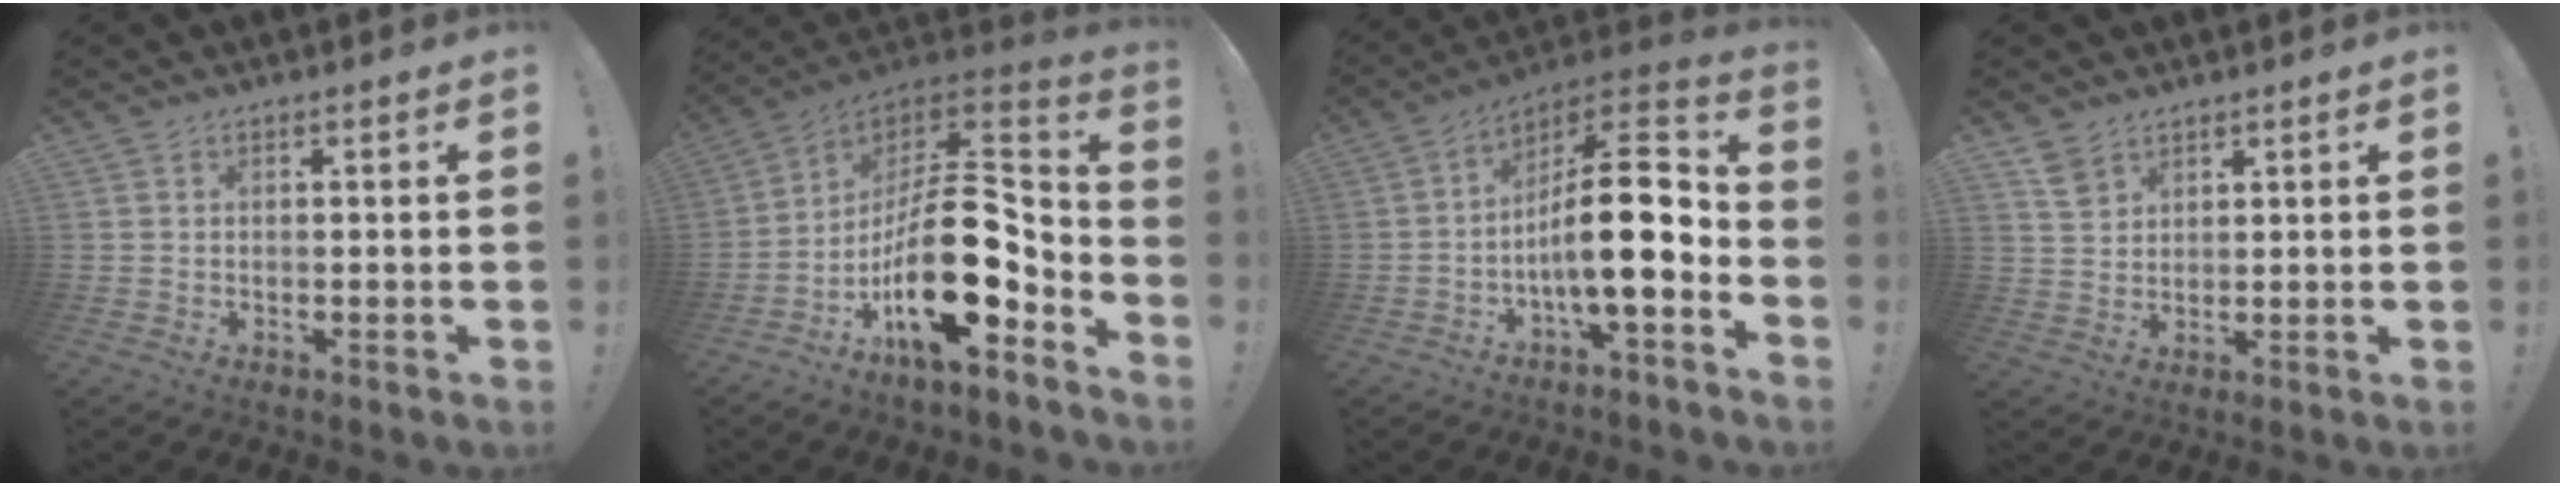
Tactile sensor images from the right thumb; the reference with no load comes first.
{"total": 22.9, "force": [-5.9, 10.2, 19.6], "torque": [-0.340, 0.027, -0.089]}
{"total": 18.0, "force": [-3.1, 5.7, 16.8], "torque": [-0.278, 0.019, -0.049]}
{"total": 4.8, "force": [3.4, 2.9, 1.5], "torque": [-0.024, -0.015, 0.066]}